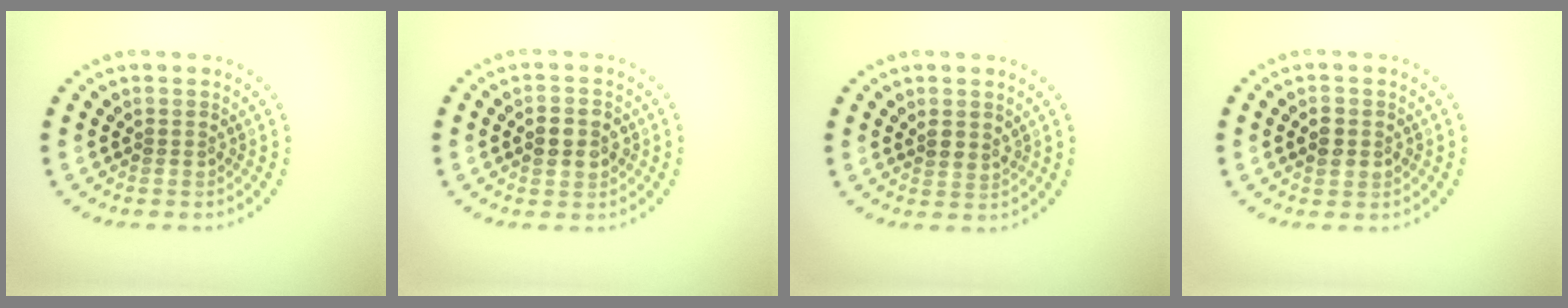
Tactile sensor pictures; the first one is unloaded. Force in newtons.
{"total": 2.7, "press": 2.7, "slide": 0.1}
{"total": 1.2, "press": 0.9, "slide": 0.7}
{"total": 1.8, "press": 1.8, "slide": 0.2}